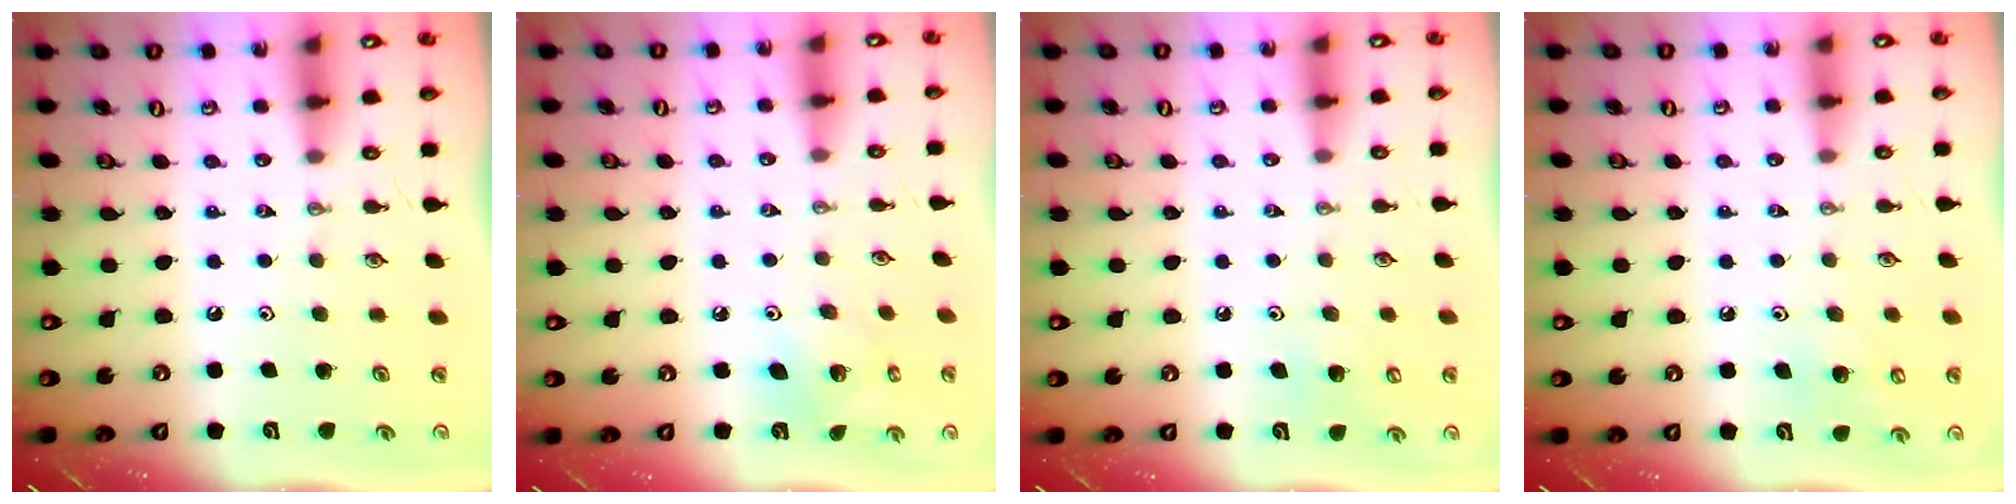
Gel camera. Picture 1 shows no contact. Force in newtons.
{"total": 6.3, "press": 6.3, "slide": 0.1}
{"total": 6.5, "press": 6.4, "slide": 1.1}
{"total": 7.0, "press": 6.9, "slide": 0.8}